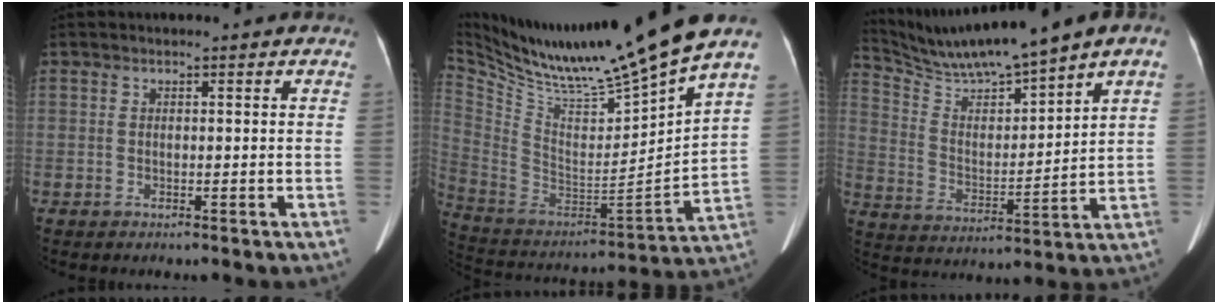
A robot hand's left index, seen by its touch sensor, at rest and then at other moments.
{"total": 23.3, "force": [19.4, -1.4, 12.9], "torque": [-0.236, -0.044, 0.335]}
{"total": 12.7, "force": [11.2, -0.9, 6.0], "torque": [-0.119, 0.007, 0.213]}